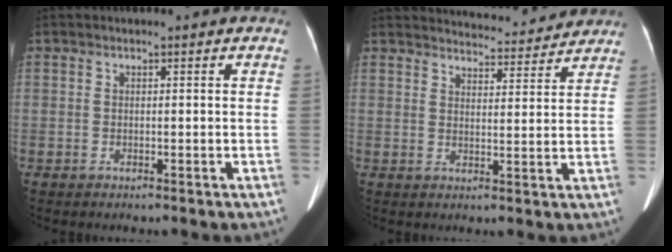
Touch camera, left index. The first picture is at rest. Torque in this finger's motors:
{"motor_torque": [0.34, -0.75, 0.06, 0.01]}